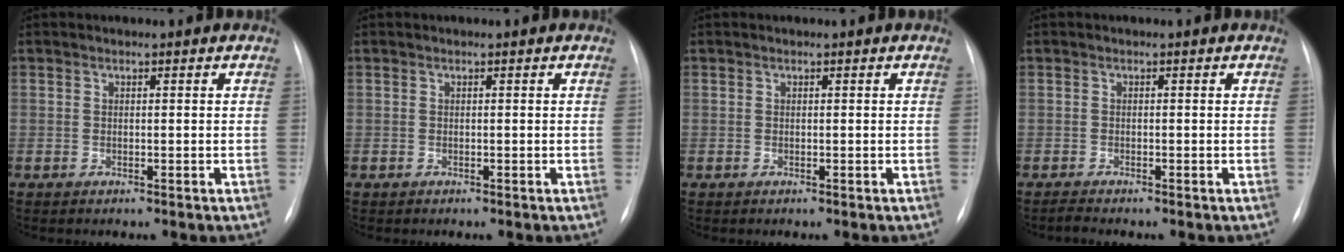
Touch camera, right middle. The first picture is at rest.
{"total": 0.0}
{"total": 0.0}
{"total": 0.8, "force": [-0.7, -0.2, 0.1], "torque": [-0.006, -0.006, -0.014]}